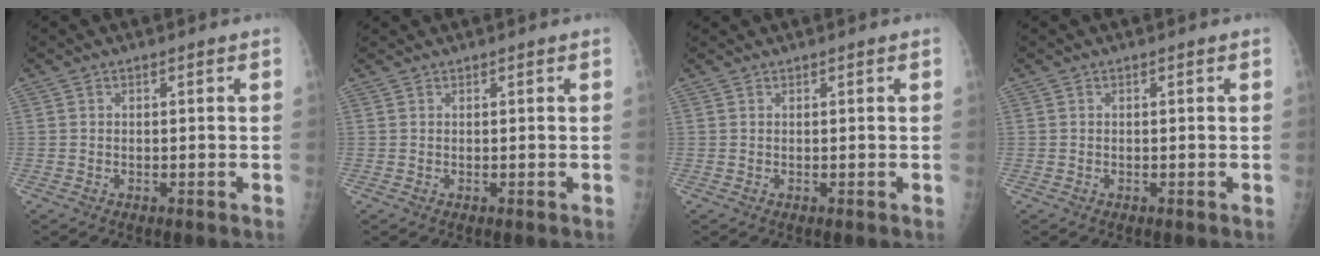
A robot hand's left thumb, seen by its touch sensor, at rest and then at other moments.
{"total": 0.0}
{"total": 0.0}
{"total": 0.0}